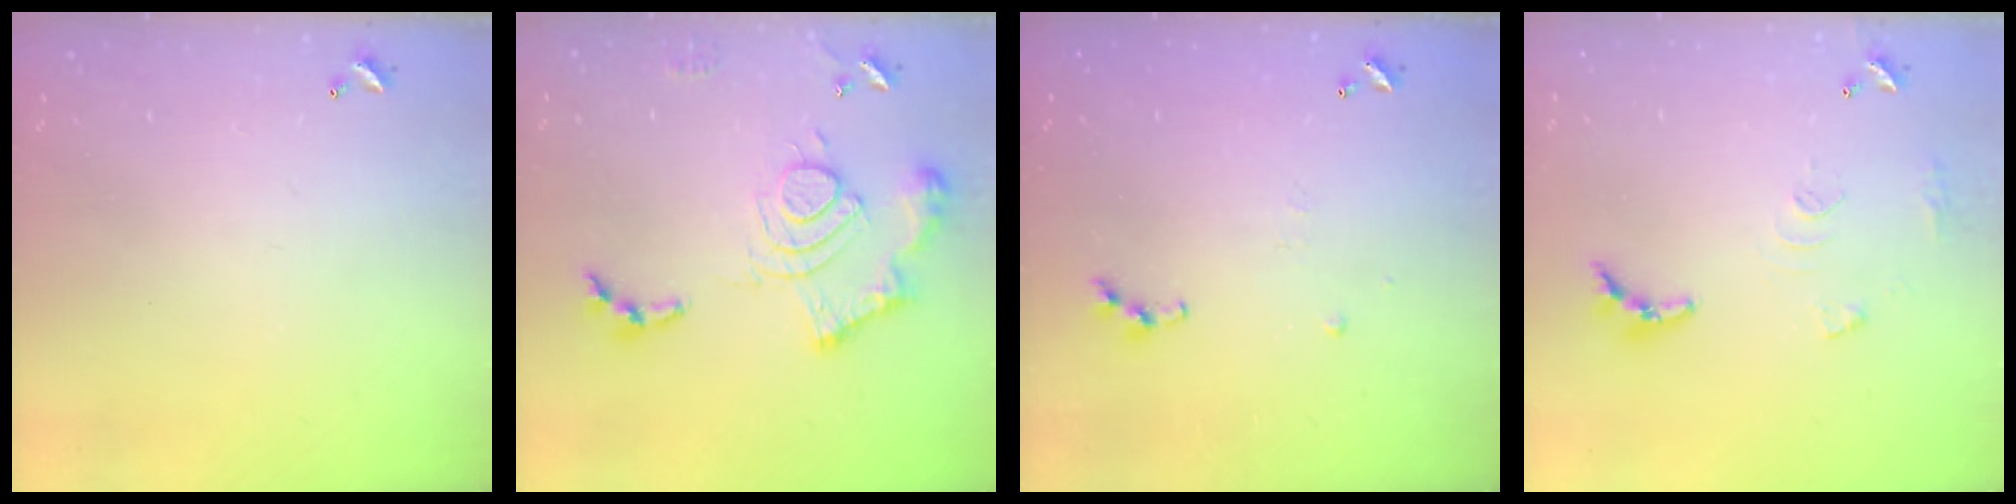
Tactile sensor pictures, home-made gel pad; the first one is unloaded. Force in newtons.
{"total": 15.7, "press": 15.6, "slide": 1.4}
{"total": 7.2, "press": 7.1, "slide": 0.7}
{"total": 10.1, "press": 10.0, "slide": 0.8}